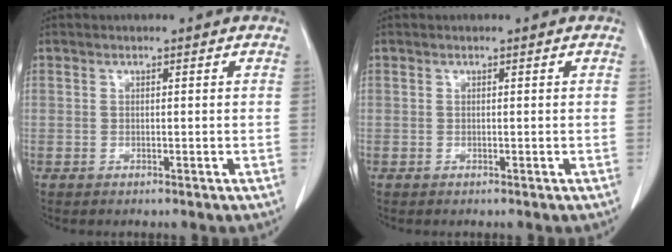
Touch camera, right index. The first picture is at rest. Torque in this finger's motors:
{"motor_torque": [0.01, -0.01, 0.00, 0.00]}